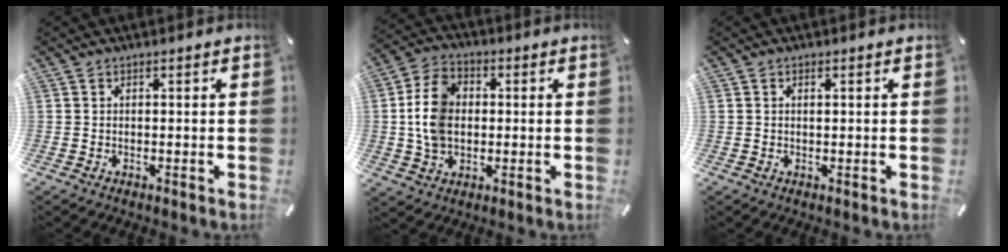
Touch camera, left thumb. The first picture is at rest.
{"total": 10.7, "force": [0.3, 8.3, 6.7], "torque": [-0.154, 0.011, 0.006]}
{"total": 0.8, "force": [0.2, 0.4, 0.6], "torque": [-0.013, 0.002, 0.002]}